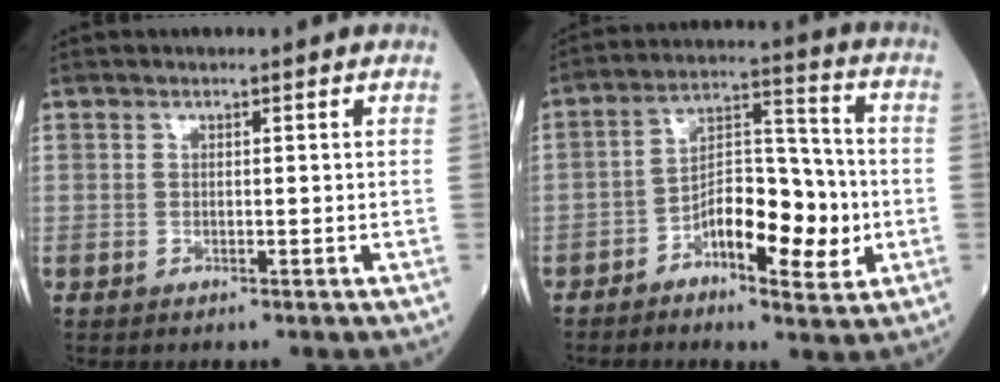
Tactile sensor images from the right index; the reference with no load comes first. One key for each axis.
{"total": 11.0, "fx": -3.6, "fy": 4.6, "fz": 9.4, "tx": -0.153, "ty": 0.019, "tz": -0.061}